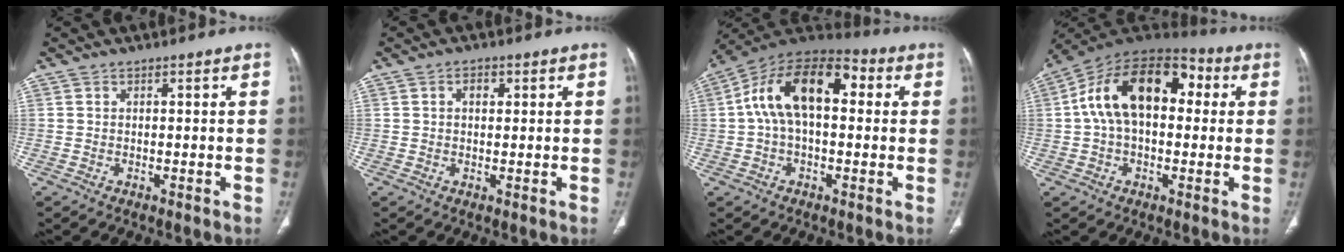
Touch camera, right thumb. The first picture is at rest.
{"total": 2.4, "force": [0.8, 1.5, 1.7], "torque": [-0.022, 0.002, 0.012]}
{"total": 16.6, "force": [2.6, 9.1, 13.6], "torque": [-0.225, 0.048, 0.035]}
{"total": 18.7, "force": [2.9, 11.2, 14.7], "torque": [-0.231, 0.047, 0.038]}